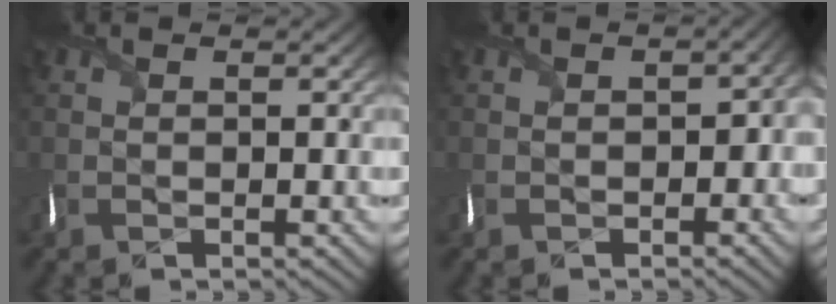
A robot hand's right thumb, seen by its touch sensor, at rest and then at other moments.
{"total": 2.9, "force": [-1.0, 2.1, 1.7], "torque": [-0.025, -0.012, -0.023]}